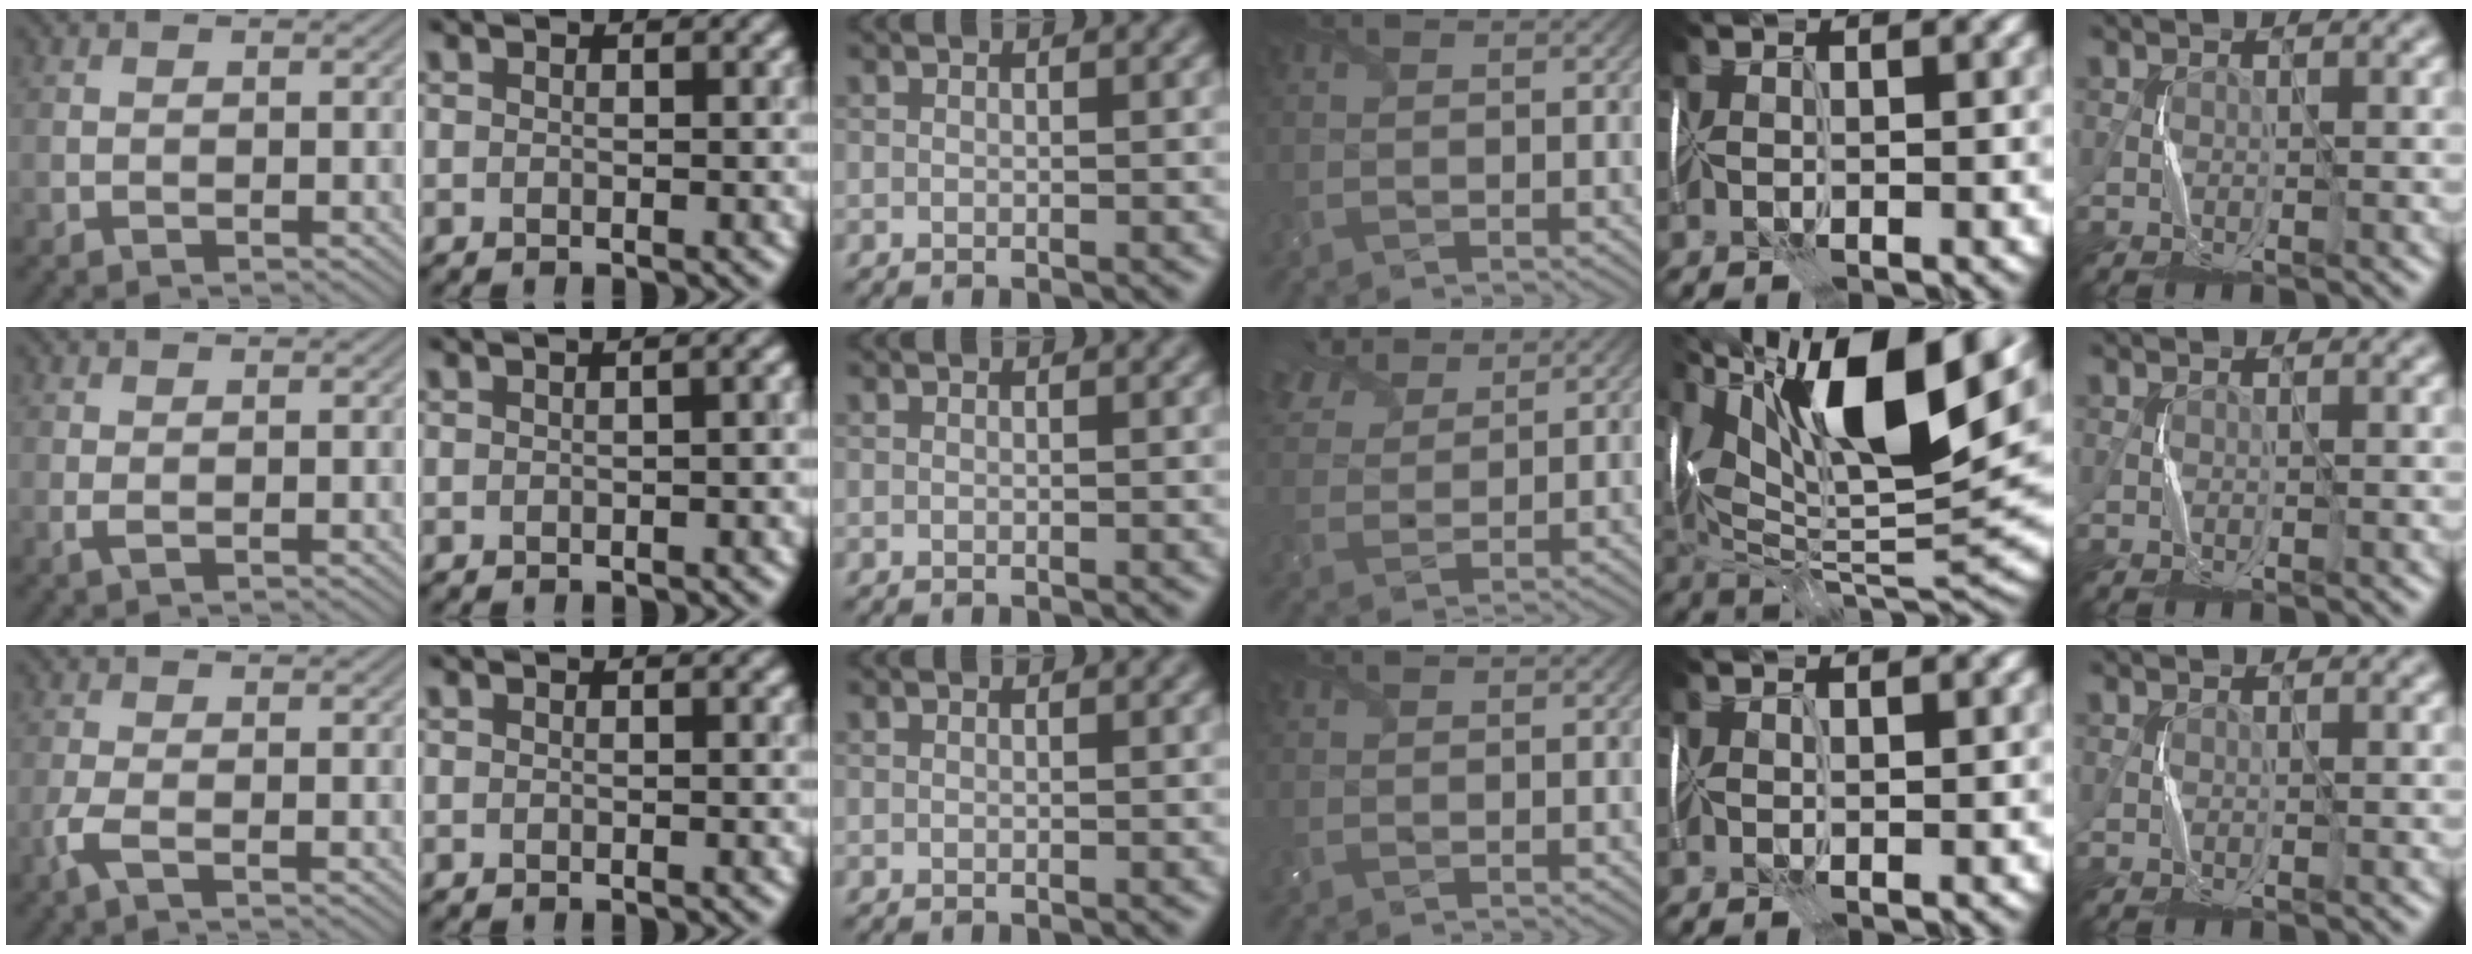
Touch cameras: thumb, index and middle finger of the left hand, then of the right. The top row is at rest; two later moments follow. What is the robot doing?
{"motion": "fold", "object": "tissue"}